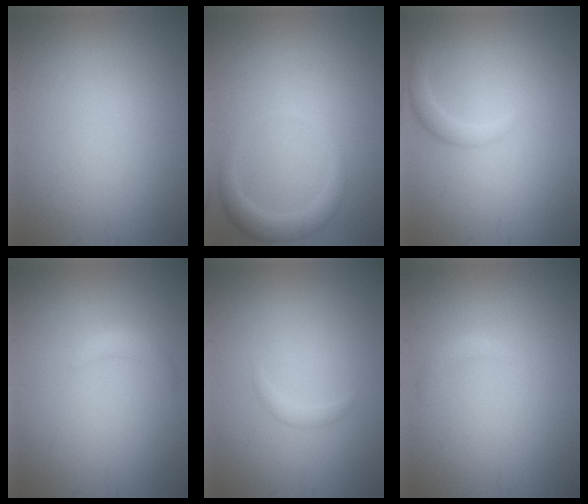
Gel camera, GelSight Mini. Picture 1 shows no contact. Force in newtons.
{"total": 2.1, "press": 2.1, "slide": 0.2}
{"total": 1.4, "press": 1.4, "slide": 0.1}
{"total": 1.1, "press": 1.1, "slide": 0.0}
{"total": 0.8, "press": 0.8, "slide": 0.1}
{"total": 0.8, "press": 0.8, "slide": 0.1}